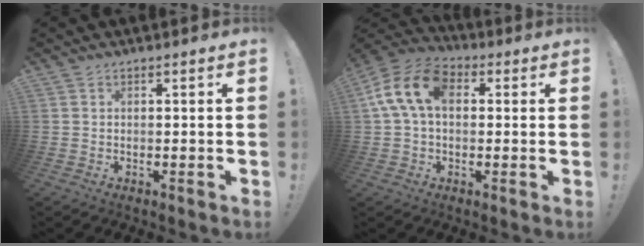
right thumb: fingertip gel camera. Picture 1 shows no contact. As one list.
[{"total": 14.4, "force": [3.3, 9.0, 10.7], "torque": [-0.215, 0.012, 0.061]}]